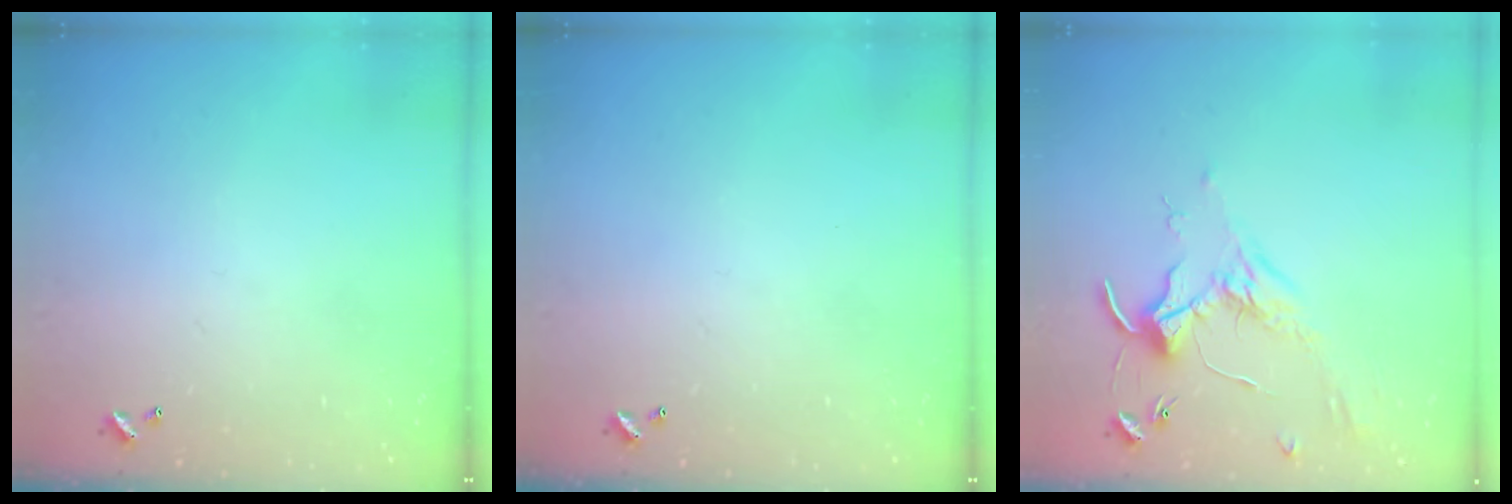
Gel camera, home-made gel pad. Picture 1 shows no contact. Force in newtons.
{"total": 0.0}
{"total": 1.7, "press": 1.7, "slide": 0.4}